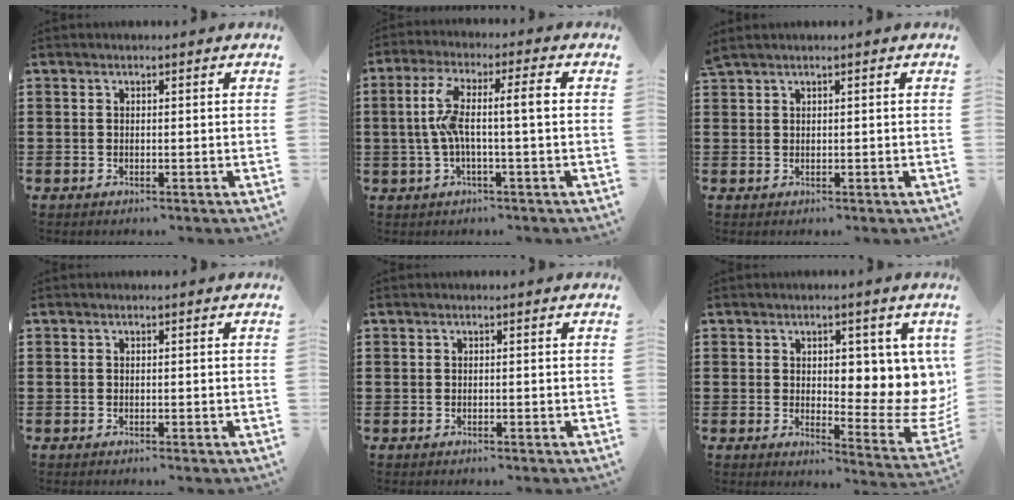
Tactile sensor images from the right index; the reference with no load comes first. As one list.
[{"total": 7.6, "force": [-0.2, 1.2, 7.5], "torque": [-0.151, 0.003, -0.016]}, {"total": 0.7, "force": [0.6, 0.0, 0.3], "torque": [-0.009, 0.000, 0.012]}, {"total": 0.0}, {"total": 0.0}, {"total": 6.6, "force": [2.6, 3.4, 4.9], "torque": [-0.058, -0.026, 0.037]}]